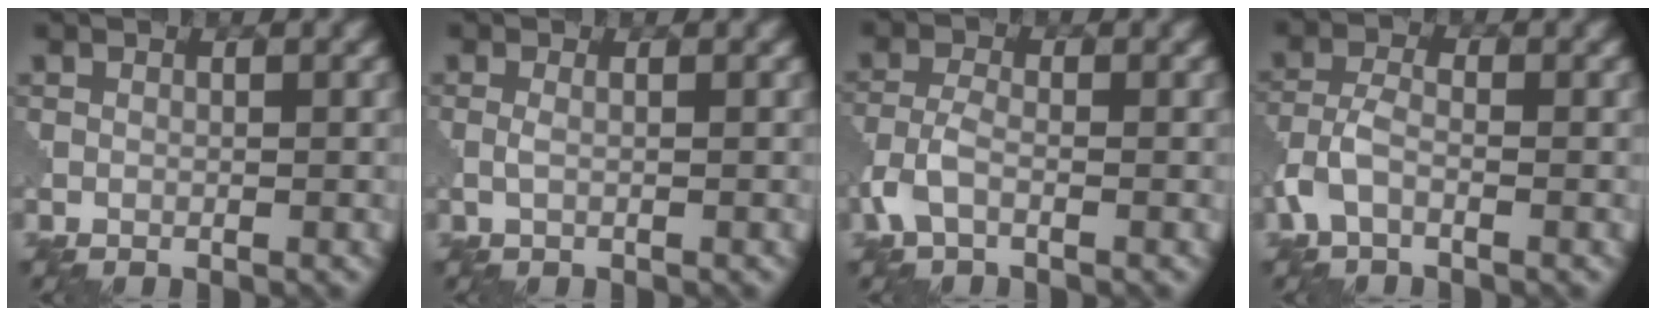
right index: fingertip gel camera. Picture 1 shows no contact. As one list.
[{"total": 1.0, "force": [0.1, 0.2, 0.9], "torque": [-0.022, -0.001, -0.004]}, {"total": 3.0, "force": [-1.4, 1.4, 2.3], "torque": [-0.059, 0.003, -0.038]}, {"total": 3.3, "force": [-1.4, 1.7, 2.5], "torque": [-0.061, 0.006, -0.041]}]